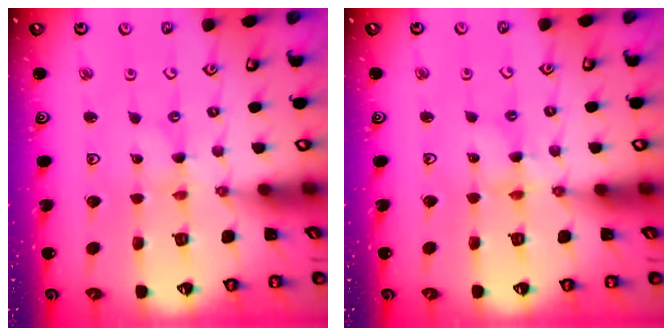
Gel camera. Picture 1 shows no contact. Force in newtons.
{"total": 3.9, "press": 3.9, "slide": 0.4}